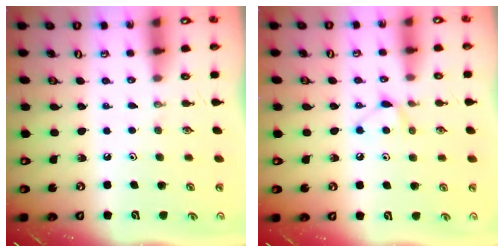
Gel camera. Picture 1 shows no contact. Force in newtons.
{"total": 6.7, "press": 6.7, "slide": 0.8}